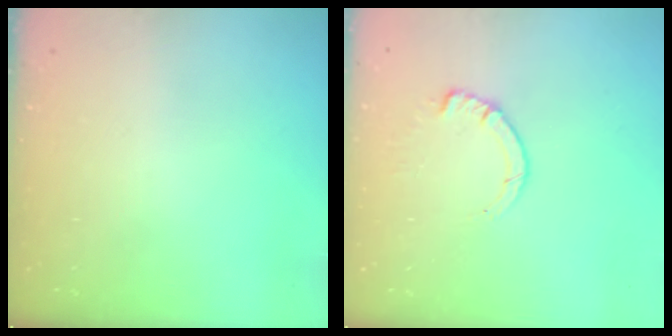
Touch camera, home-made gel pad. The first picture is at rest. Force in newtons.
{"total": 3.3, "press": 3.3, "slide": 0.4}